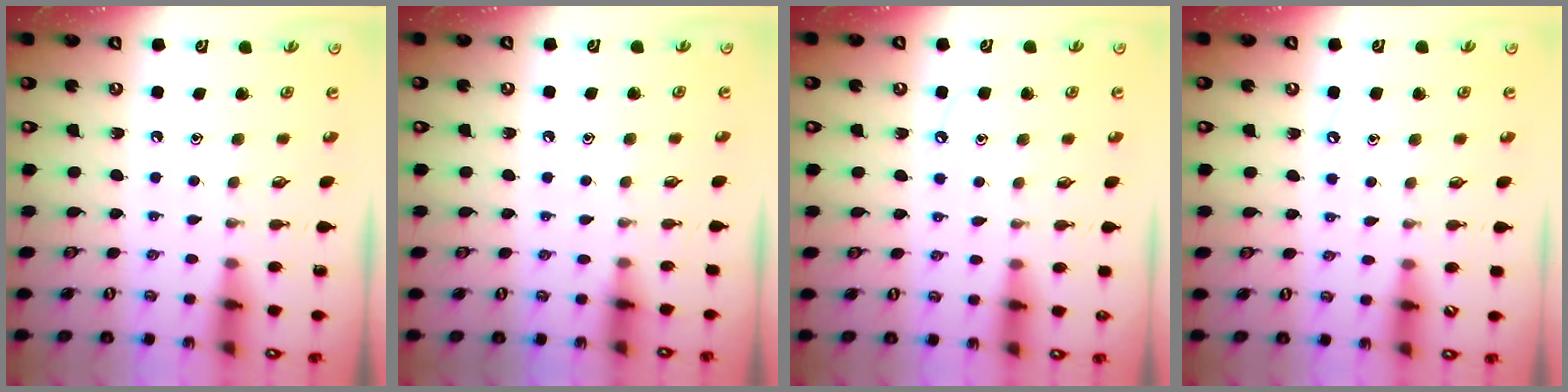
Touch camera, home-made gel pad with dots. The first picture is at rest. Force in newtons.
{"total": 5.2, "press": 5.1, "slide": 0.7}
{"total": 5.5, "press": 5.4, "slide": 0.7}
{"total": 4.8, "press": 4.7, "slide": 0.7}